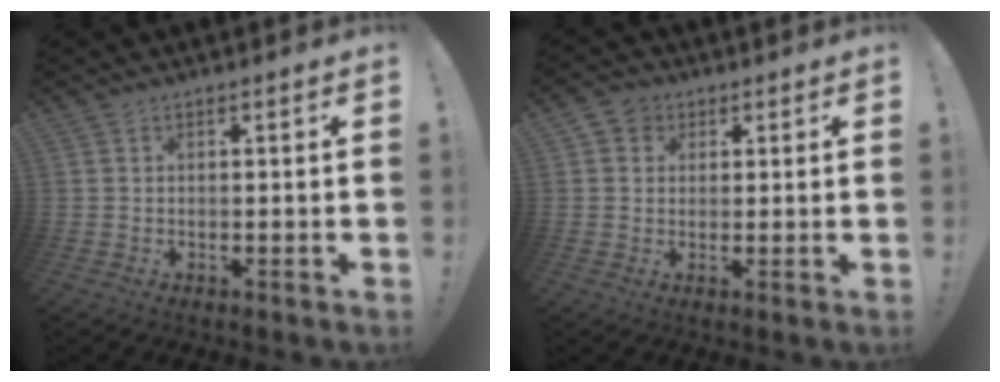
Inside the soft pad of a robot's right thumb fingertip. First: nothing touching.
{"total": 4.3, "force": [1.4, 3.9, 1.3], "torque": [-0.017, 0.001, 0.026]}